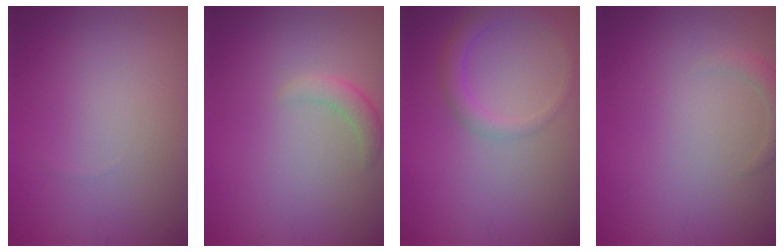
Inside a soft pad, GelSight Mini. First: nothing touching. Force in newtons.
{"total": 1.7, "press": 1.7, "slide": 0.1}
{"total": 2.3, "press": 2.3, "slide": 0.1}
{"total": 1.3, "press": 1.3, "slide": 0.1}